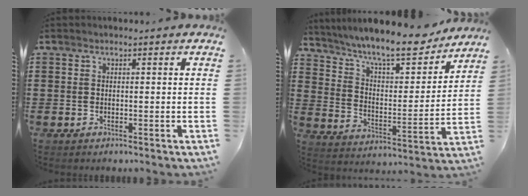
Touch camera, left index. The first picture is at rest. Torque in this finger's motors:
{"motor_torque": [1.51, -0.63, 0.78, 0.21]}